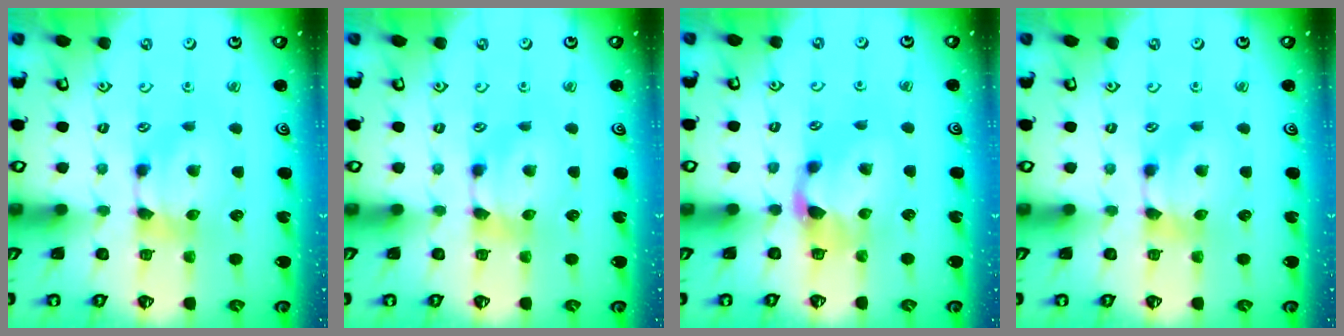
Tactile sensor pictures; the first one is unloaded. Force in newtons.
{"total": 0.0}
{"total": 1.5, "press": 0.4, "slide": 1.4}
{"total": 0.0}